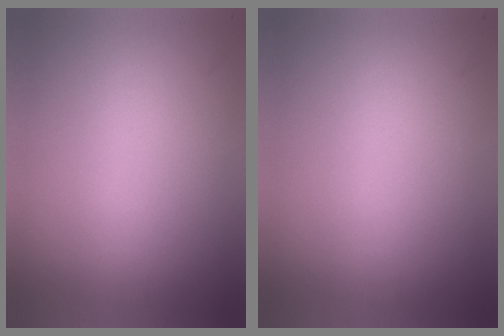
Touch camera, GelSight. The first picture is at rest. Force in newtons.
{"total": 0.0}